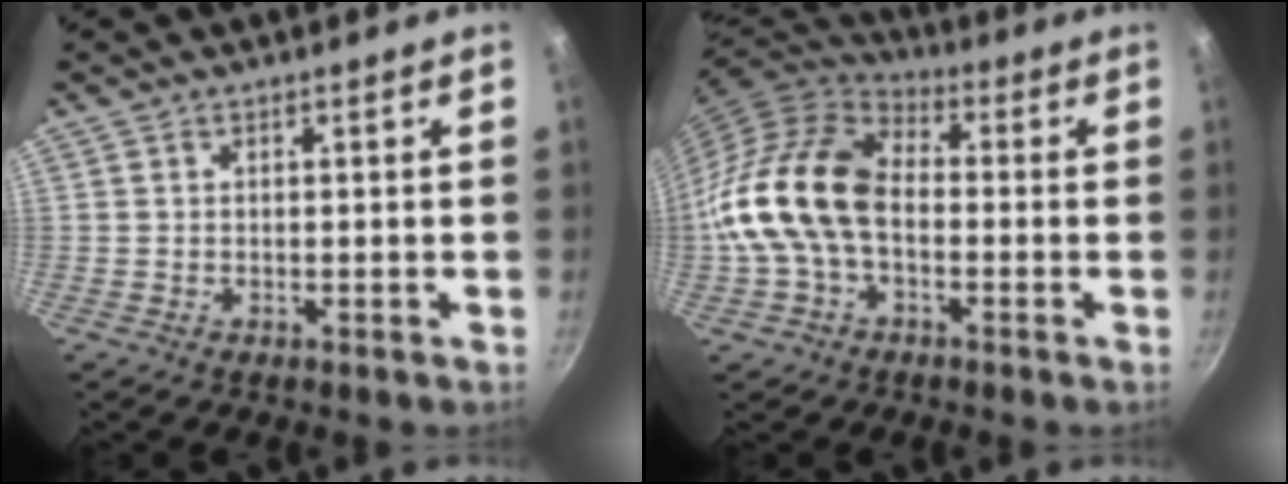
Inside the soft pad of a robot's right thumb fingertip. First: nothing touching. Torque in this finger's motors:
{"motor_torque": [1.67, 3.34, 1.95, -0.82, 0.52]}